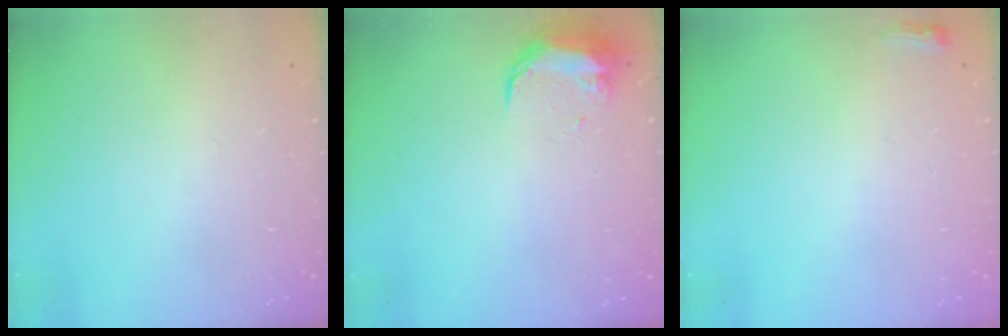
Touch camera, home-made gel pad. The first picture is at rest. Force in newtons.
{"total": 8.9, "press": 8.9, "slide": 0.8}
{"total": 3.5, "press": 3.4, "slide": 0.8}